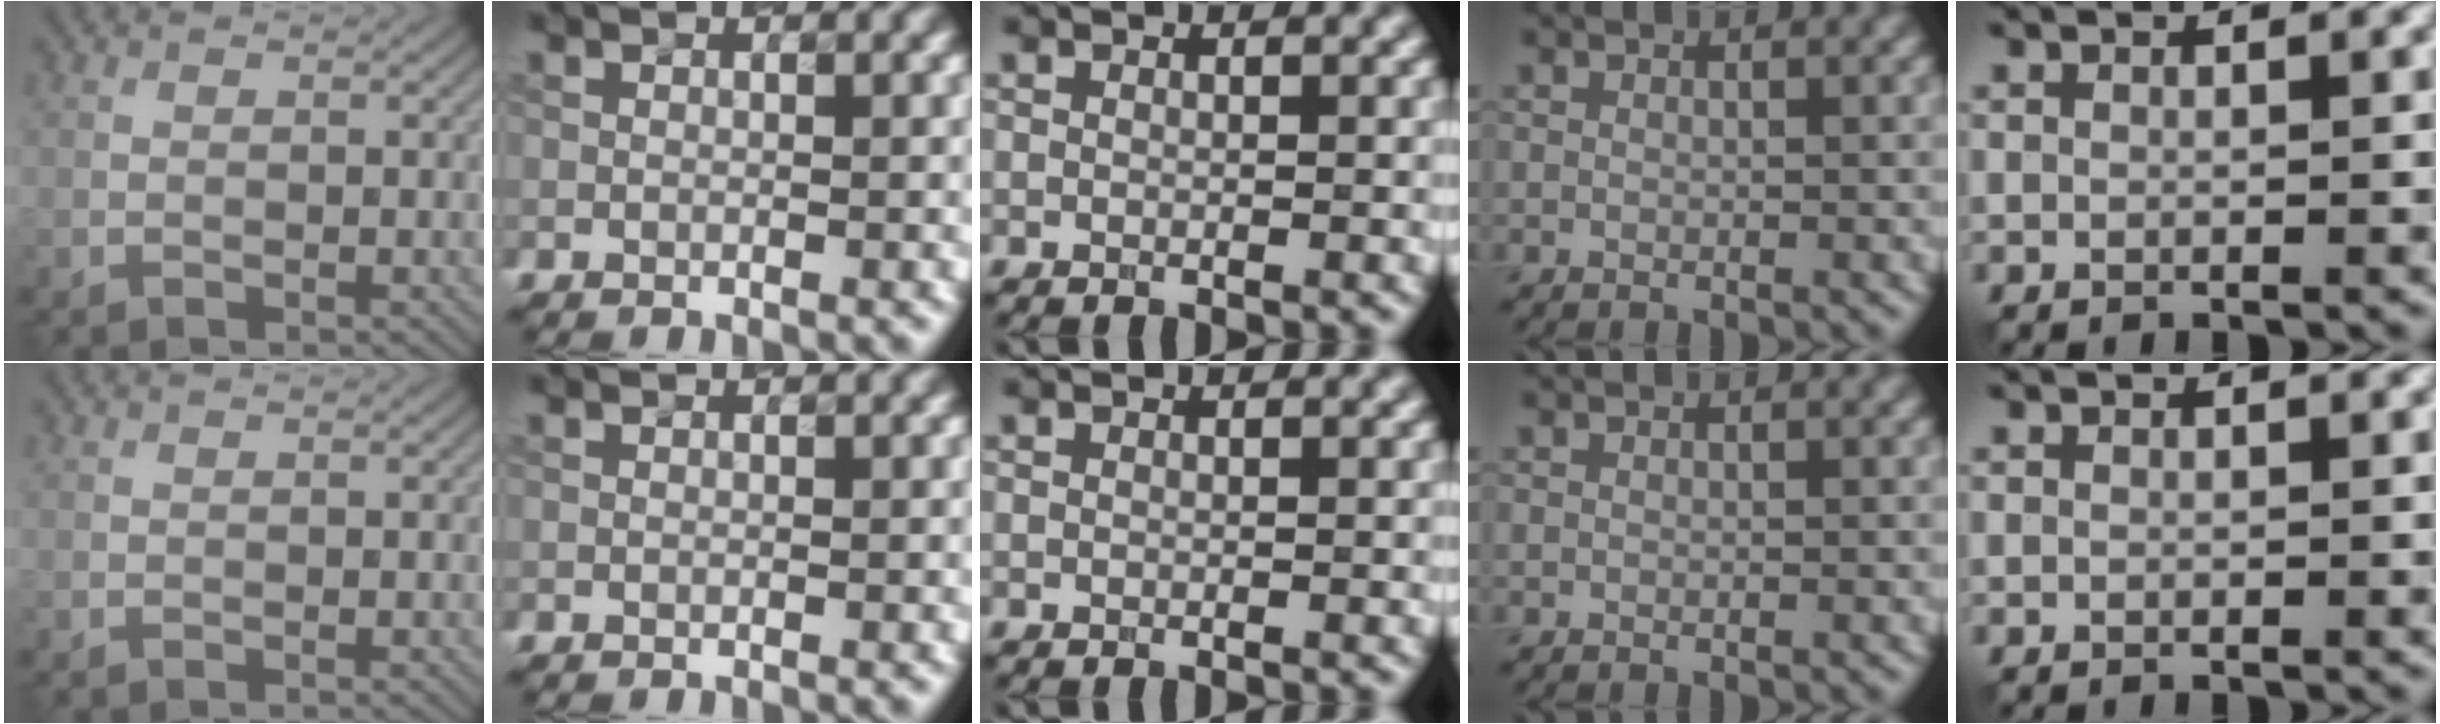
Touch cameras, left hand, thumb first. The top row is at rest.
{}